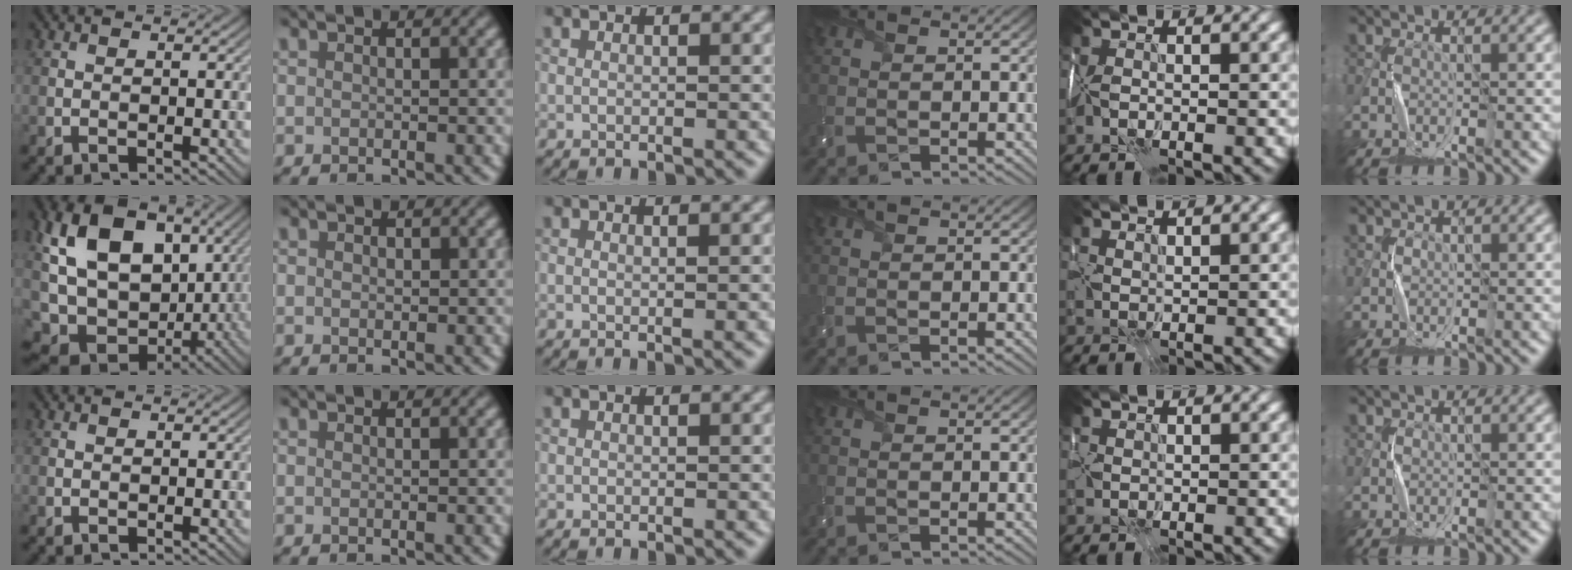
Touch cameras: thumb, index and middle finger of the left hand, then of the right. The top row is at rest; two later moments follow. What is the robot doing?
{"motion": "wrap", "object": "scarf"}